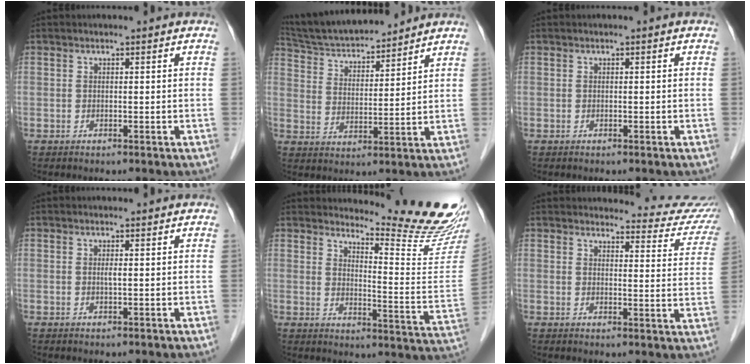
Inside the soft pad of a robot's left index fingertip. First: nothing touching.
{"total": 15.3, "force": [14.2, 2.6, 5.1], "torque": [-0.095, 0.026, 0.244]}
{"total": 0.0}
{"total": 0.9, "force": [0.4, 0.1, 0.8], "torque": [-0.022, 0.003, 0.006]}
{"total": 14.7, "force": [14.3, -1.9, 2.9], "torque": [-0.046, -0.127, 0.173]}
{"total": 12.2, "force": [12.0, 1.6, 1.1], "torque": [0.017, -0.061, 0.108]}